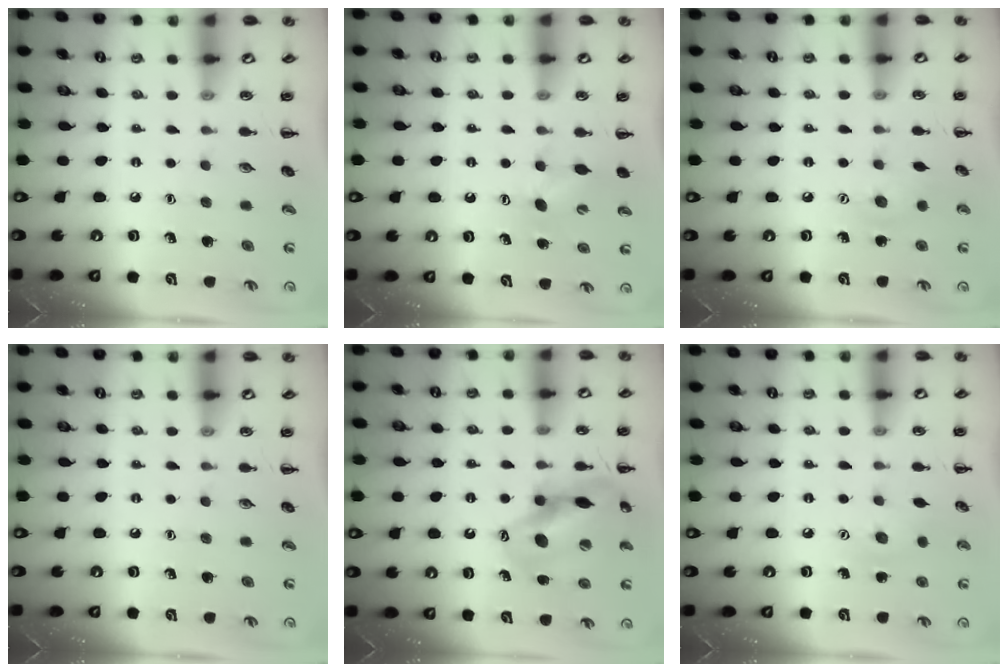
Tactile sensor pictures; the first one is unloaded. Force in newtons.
{"total": 5.1, "press": 4.9, "slide": 1.3}
{"total": 6.5, "press": 6.3, "slide": 1.4}
{"total": 0.0}
{"total": 13.6, "press": 13.2, "slide": 3.6}
{"total": 5.0, "press": 4.9, "slide": 1.1}